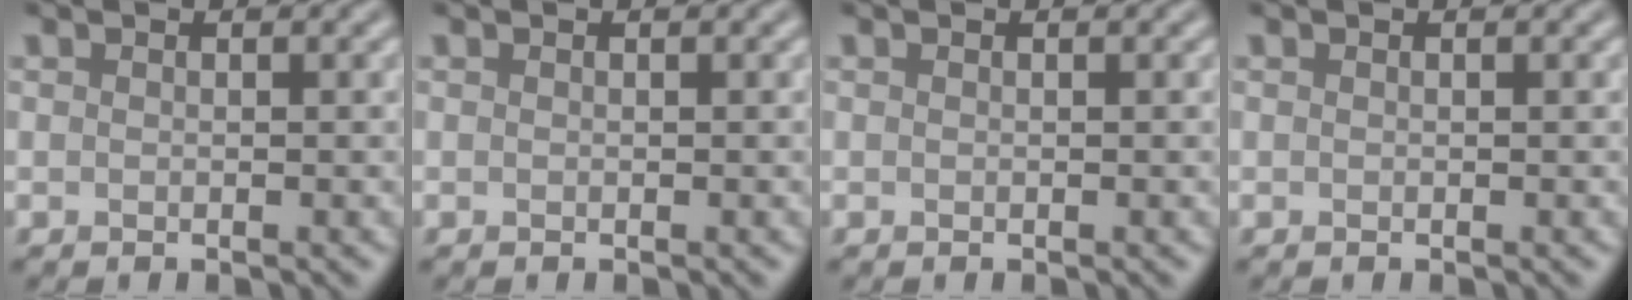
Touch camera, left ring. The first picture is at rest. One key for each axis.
{"total": 0.0}
{"total": 0.0}
{"total": 0.0}